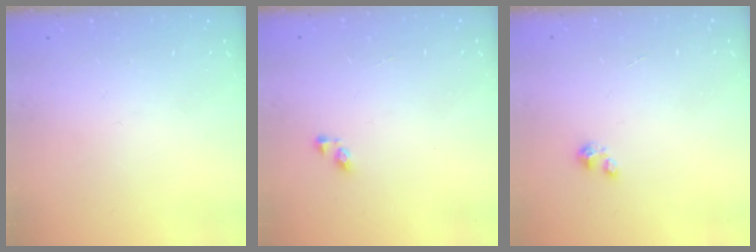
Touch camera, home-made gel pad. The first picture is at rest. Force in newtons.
{"total": 3.4, "press": 3.4, "slide": 0.3}
{"total": 1.6, "press": 1.6, "slide": 0.2}